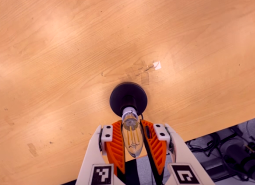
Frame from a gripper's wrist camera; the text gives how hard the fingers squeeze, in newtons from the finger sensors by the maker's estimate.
{"total": 13.9, "left": 13.6, "right": 14.3}